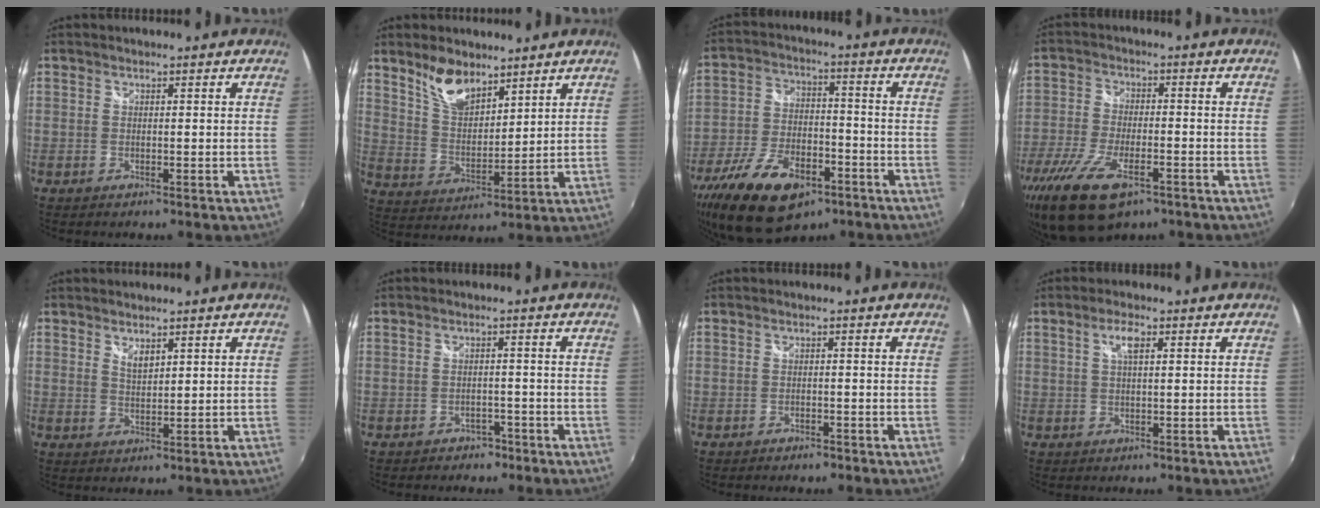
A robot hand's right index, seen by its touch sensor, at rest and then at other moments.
{"total": 8.9, "force": [6.6, 3.9, 4.6], "torque": [-0.082, 0.006, 0.131]}
{"total": 19.4, "force": [-11.6, 9.7, 12.1], "torque": [-0.261, -0.030, -0.194]}
{"total": 13.2, "force": [-8.3, 5.6, 8.7], "torque": [-0.200, -0.036, -0.155]}
{"total": 2.5, "force": [1.9, 0.9, 1.4], "torque": [-0.022, -0.004, 0.033]}
{"total": 3.6, "force": [-2.7, 2.3, 0.8], "torque": [-0.018, 0.002, -0.035]}
{"total": 1.7, "force": [-1.4, 0.7, 0.6], "torque": [-0.013, -0.004, -0.021]}
{"total": 2.9, "force": [1.1, 0.9, 2.5], "torque": [-0.047, 0.005, 0.018]}